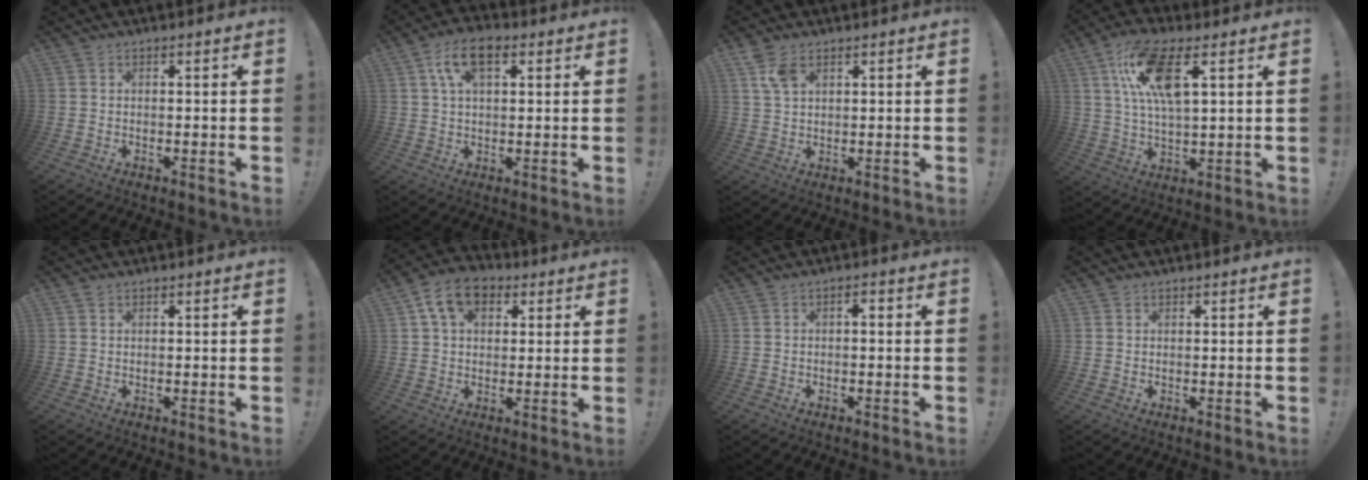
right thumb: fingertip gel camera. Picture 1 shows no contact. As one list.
[{"total": 9.8, "force": [3.7, 5.1, 7.5], "torque": [-0.130, 0.011, 0.068]}, {"total": 5.8, "force": [3.2, 2.9, 3.8], "torque": [-0.070, -0.008, 0.061]}, {"total": 14.3, "force": [5.7, 5.5, 11.9], "torque": [-0.224, -0.001, 0.102]}, {"total": 0.6, "force": [0.5, 0.3, 0.2], "torque": [-0.004, 0.000, 0.009]}, {"total": 10.5, "force": [4.2, 7.1, 6.5], "torque": [-0.113, 0.005, 0.081]}, {"total": 1.5, "force": [-0.7, 0.5, 1.2], "torque": [-0.032, 0.012, -0.013]}, {"total": 0.7, "force": [0.5, 0.5, 0.1], "torque": [0.002, -0.001, 0.009]}]